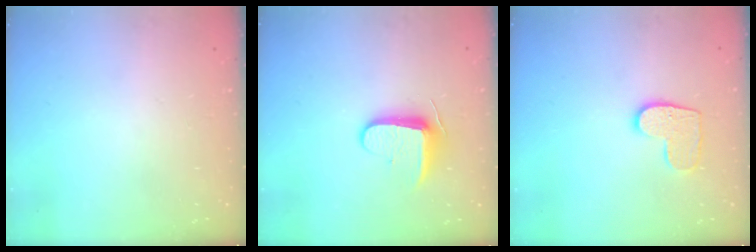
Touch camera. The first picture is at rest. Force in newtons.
{"total": 8.9, "press": 8.9, "slide": 0.9}
{"total": 9.2, "press": 9.2, "slide": 0.3}